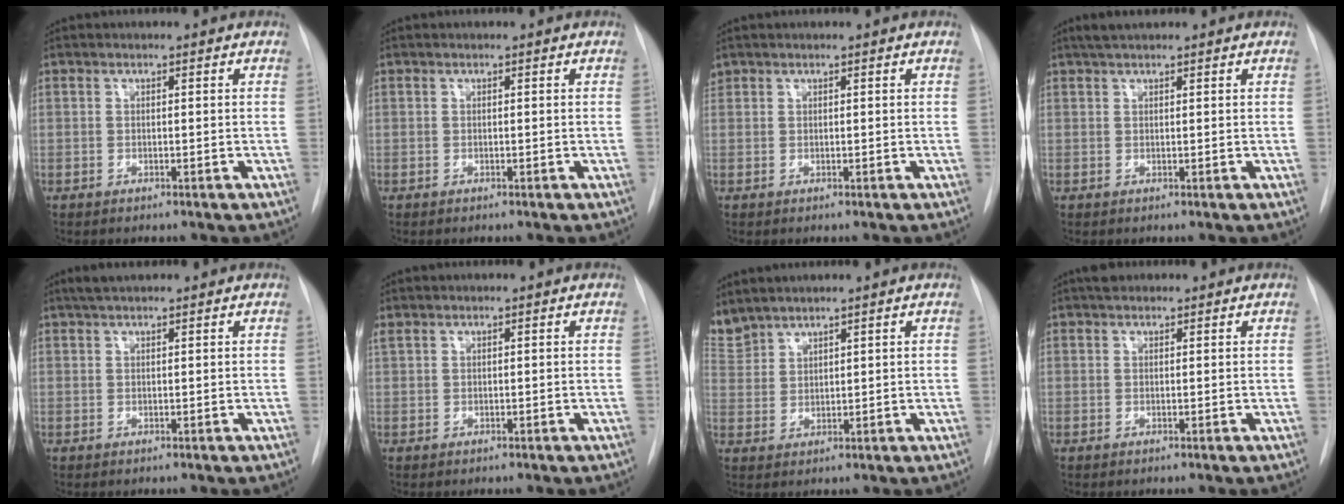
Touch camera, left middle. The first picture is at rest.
{"total": 0.0}
{"total": 0.9, "force": [0.7, 0.5, 0.0], "torque": [-0.002, 0.017, 0.015]}
{"total": 2.6, "force": [2.1, 0.4, 1.4], "torque": [-0.025, 0.017, 0.037]}
{"total": 2.6, "force": [2.1, 0.4, 1.5], "torque": [-0.027, 0.016, 0.037]}
{"total": 0.8, "force": [0.7, 0.3, 0.2], "torque": [-0.016, 0.017, 0.019]}
{"total": 5.8, "force": [5.5, 1.5, 0.9], "torque": [-0.037, 0.012, 0.125]}
{"total": 1.8, "force": [1.4, 0.8, 0.6], "torque": [-0.012, 0.015, 0.021]}